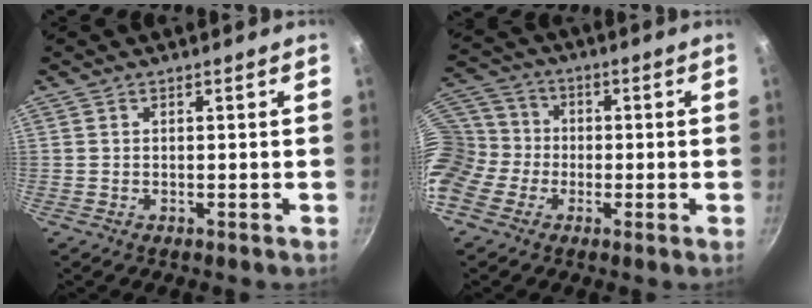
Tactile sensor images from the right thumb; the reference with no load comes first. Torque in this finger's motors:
{"motor_torque": [1.44, 1.47, 0.17, -0.41, 0.12]}